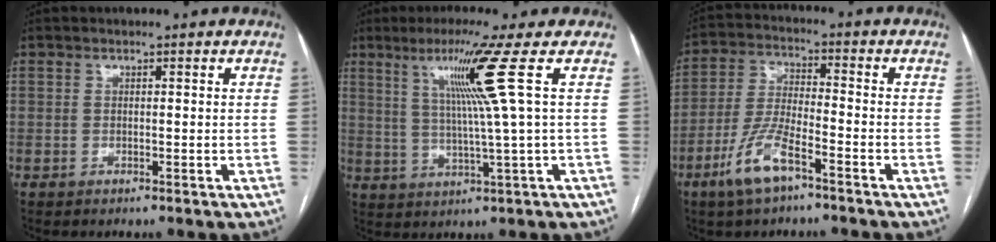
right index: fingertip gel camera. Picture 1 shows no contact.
{"total": 9.3, "force": [3.6, -3.2, 7.9], "torque": [-0.144, -0.003, 0.074]}
{"total": 8.9, "force": [-5.2, 2.0, 6.9], "torque": [-0.154, -0.008, -0.102]}